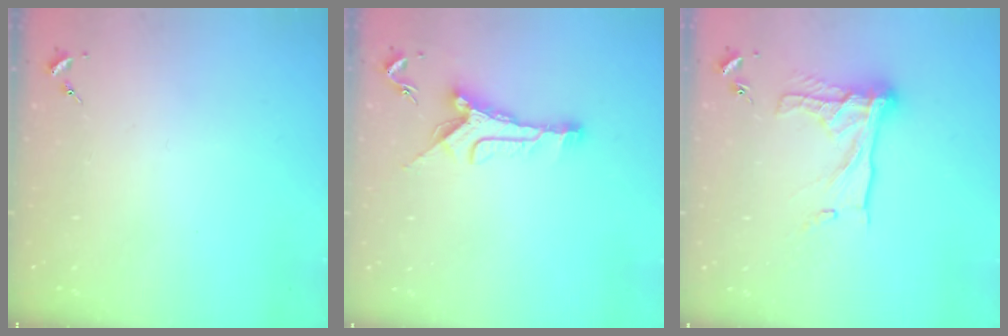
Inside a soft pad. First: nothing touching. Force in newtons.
{"total": 10.6, "press": 10.6, "slide": 0.8}
{"total": 15.7, "press": 15.6, "slide": 1.3}